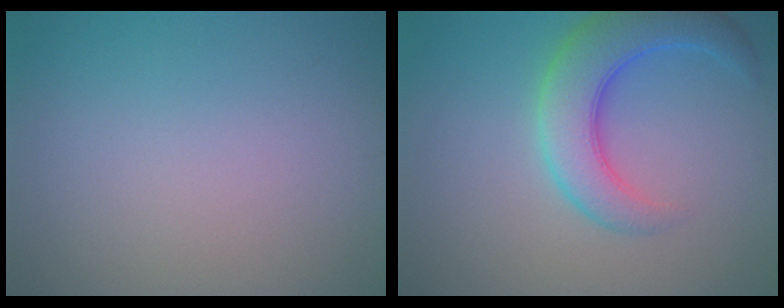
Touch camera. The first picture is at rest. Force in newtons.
{"total": 5.8, "press": 5.8, "slide": 0.3}